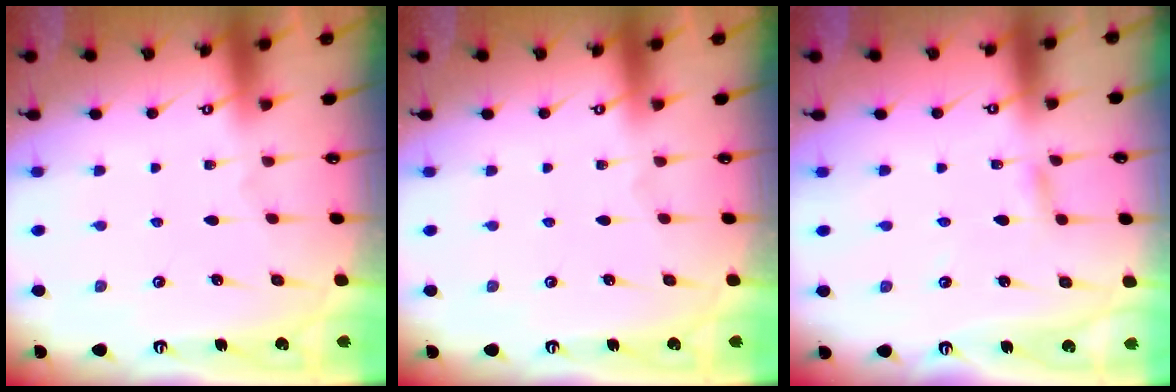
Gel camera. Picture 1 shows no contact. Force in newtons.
{"total": 0.0}
{"total": 2.4, "press": 2.4, "slide": 0.2}